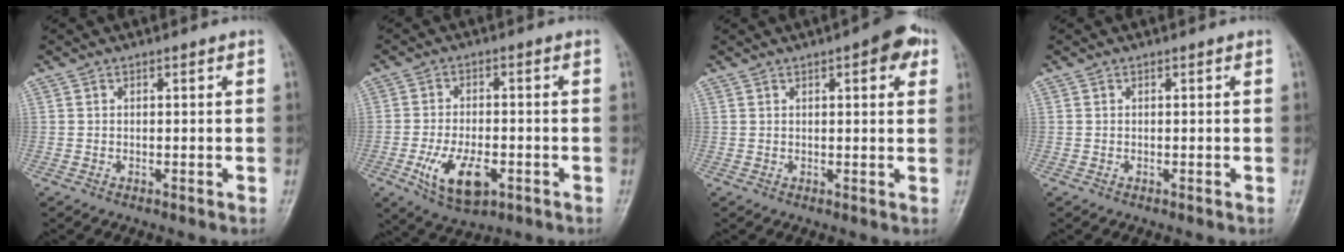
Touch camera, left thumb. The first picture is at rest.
{"total": 9.6, "force": [-3.5, 4.9, 7.5], "torque": [-0.132, 0.004, -0.052]}
{"total": 5.9, "force": [2.7, 2.0, 4.9], "torque": [-0.047, -0.002, 0.025]}
{"total": 0.0}